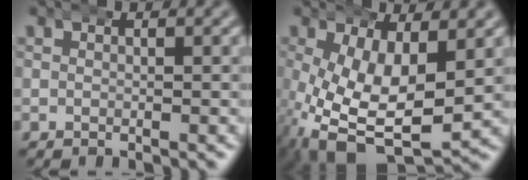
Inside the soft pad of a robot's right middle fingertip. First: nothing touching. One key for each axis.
{"total": 10.9, "fx": -3.8, "fy": 6.3, "fz": 8.1, "tx": -0.170, "ty": -0.062, "tz": -0.031}